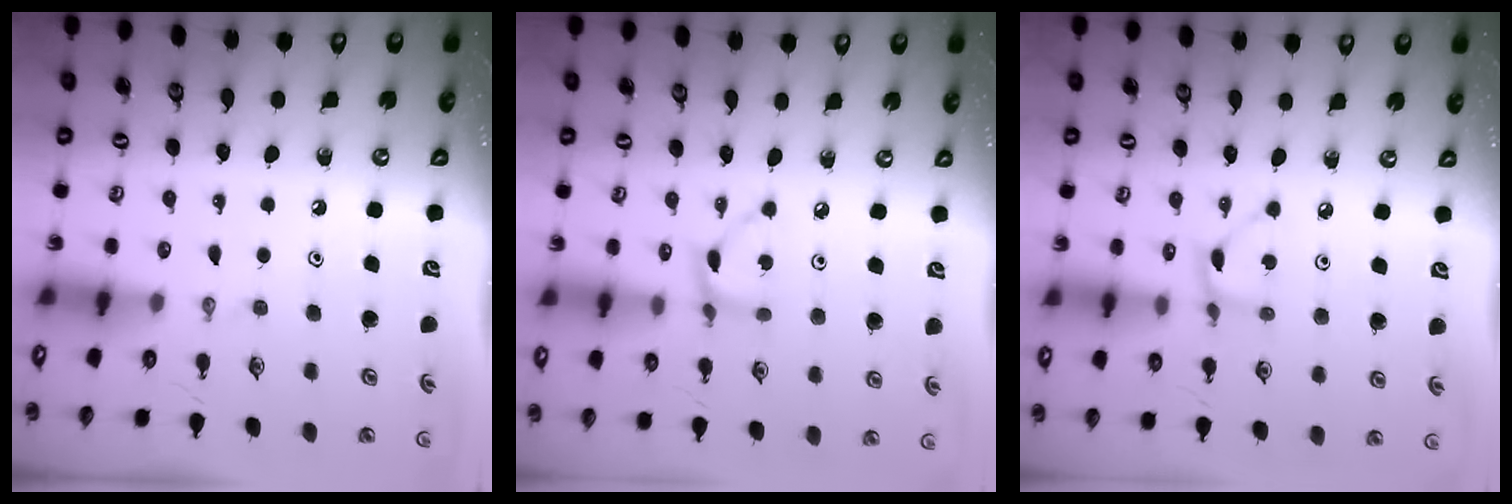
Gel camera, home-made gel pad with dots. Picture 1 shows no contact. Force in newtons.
{"total": 4.9, "press": 4.8, "slide": 0.2}
{"total": 2.6, "press": 2.6, "slide": 0.1}